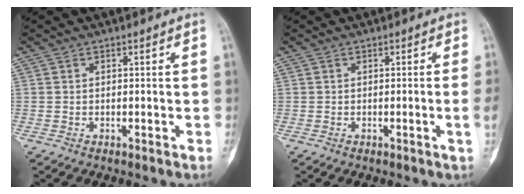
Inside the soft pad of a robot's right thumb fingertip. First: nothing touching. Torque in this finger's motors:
{"motor_torque": [-0.43, -0.12, 0.03, 0.06, -0.01]}